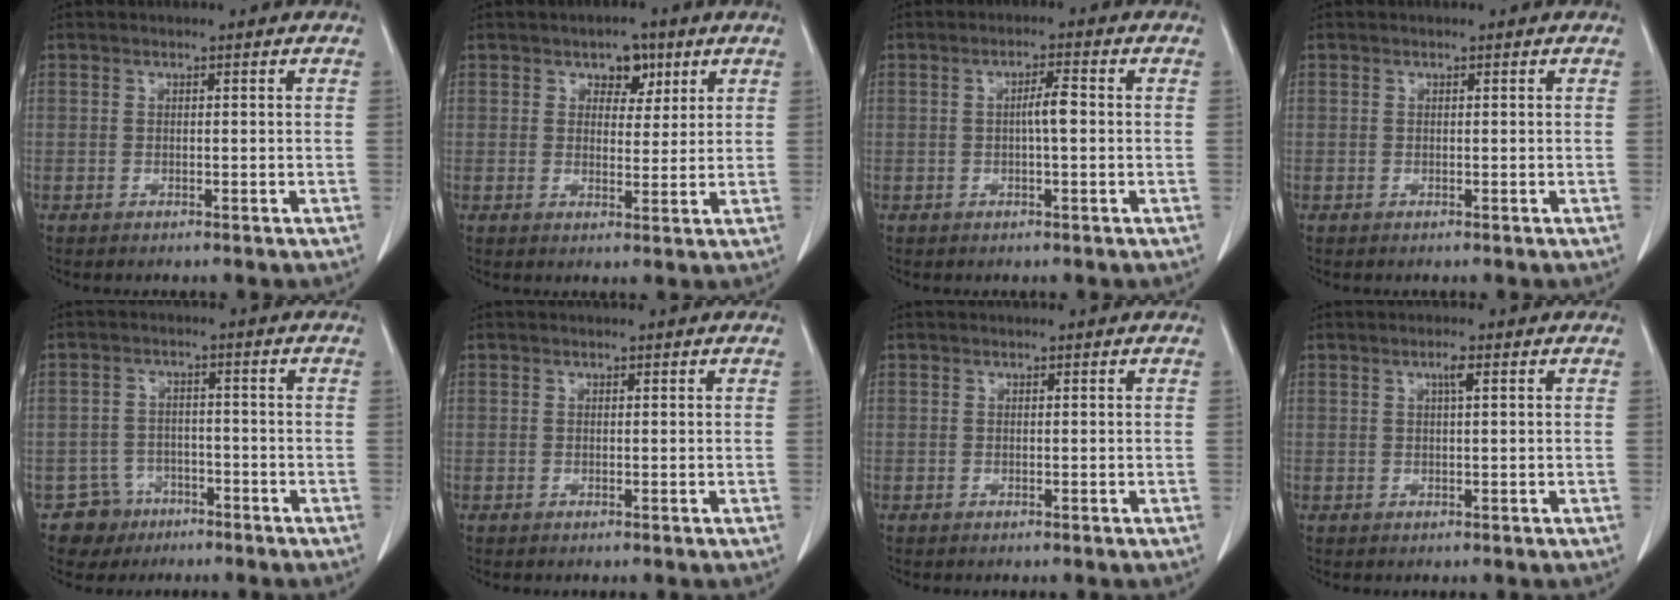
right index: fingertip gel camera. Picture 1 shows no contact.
{"total": 4.1, "force": [2.2, 2.6, 2.3], "torque": [-0.023, 0.006, 0.033]}
{"total": 2.9, "force": [-0.1, 0.3, 2.9], "torque": [-0.051, 0.003, -0.002]}
{"total": 0.0}
{"total": 5.2, "force": [-3.1, 4.1, -0.4], "torque": [0.012, 0.013, -0.049]}
{"total": 0.0}
{"total": 0.0}
{"total": 1.6, "force": [0.7, 0.0, 1.4], "torque": [-0.026, 0.001, 0.011]}